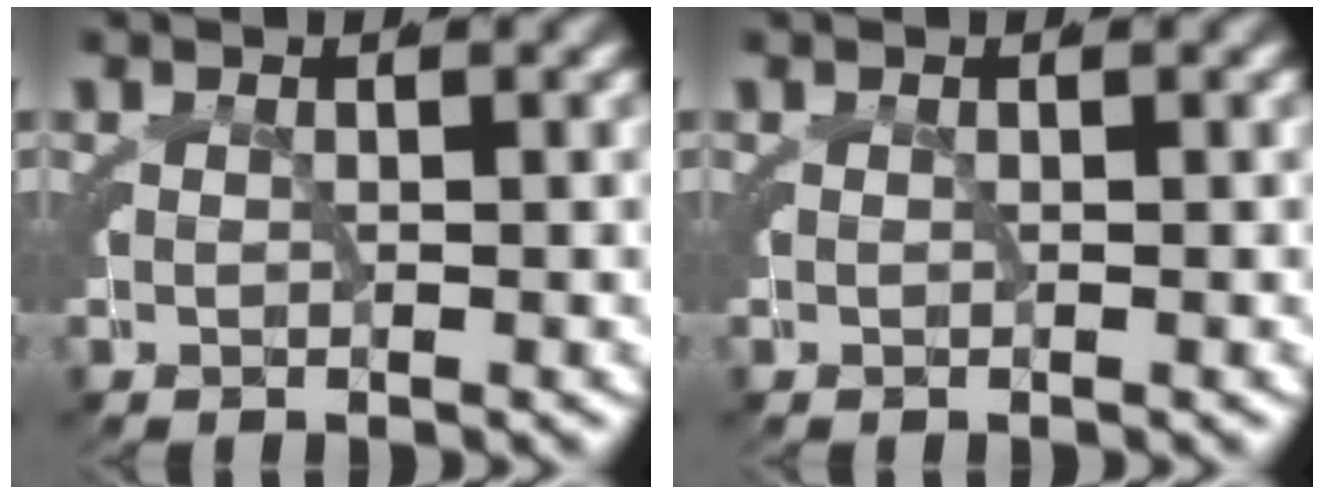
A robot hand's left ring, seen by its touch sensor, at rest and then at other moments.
{"total": 0.0}